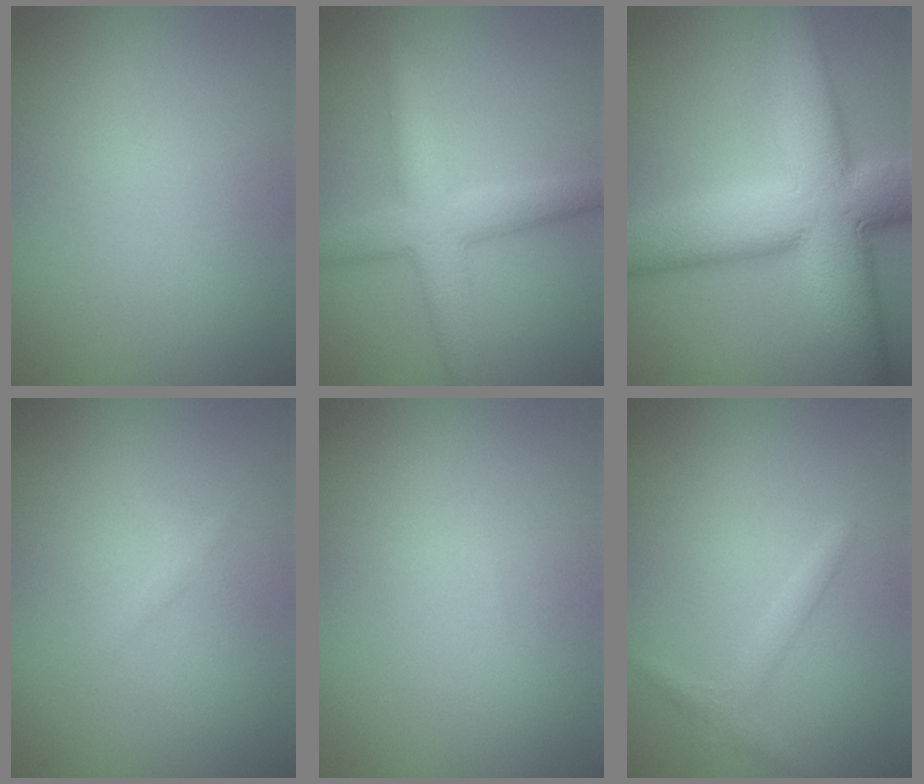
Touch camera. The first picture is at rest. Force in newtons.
{"total": 4.7, "press": 4.7, "slide": 0.1}
{"total": 13.7, "press": 13.7, "slide": 0.9}
{"total": 0.8, "press": 0.8, "slide": 0.0}
{"total": 0.0}
{"total": 1.4, "press": 1.4, "slide": 0.1}